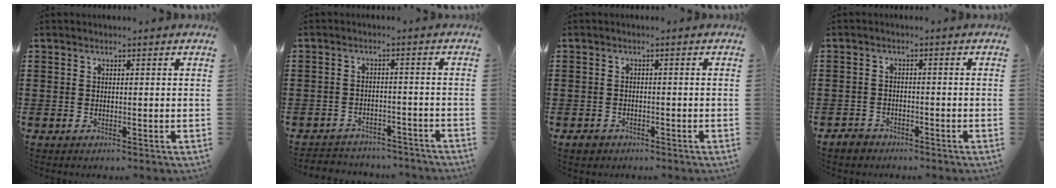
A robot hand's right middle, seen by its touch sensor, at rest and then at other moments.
{"total": 3.0, "force": [-2.9, 0.5, -0.1], "torque": [-0.007, 0.001, -0.065]}
{"total": 1.4, "force": [-1.0, 0.8, 0.3], "torque": [-0.010, 0.001, -0.024]}
{"total": 1.9, "force": [-1.7, 0.8, 0.1], "torque": [-0.008, 0.004, -0.038]}